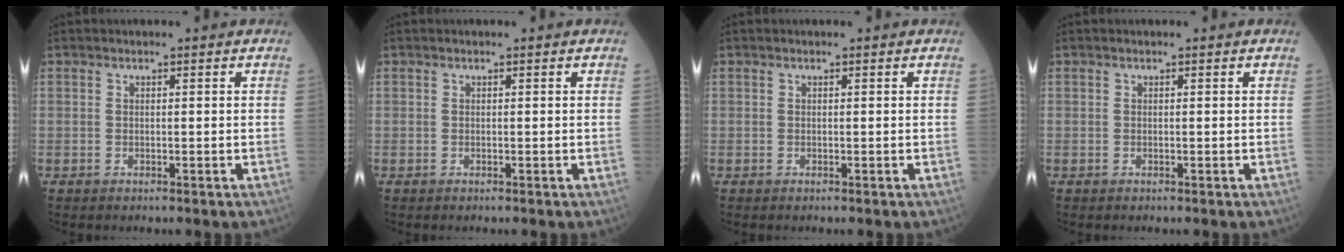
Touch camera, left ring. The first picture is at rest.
{"total": 0.0}
{"total": 0.0}
{"total": 0.0}